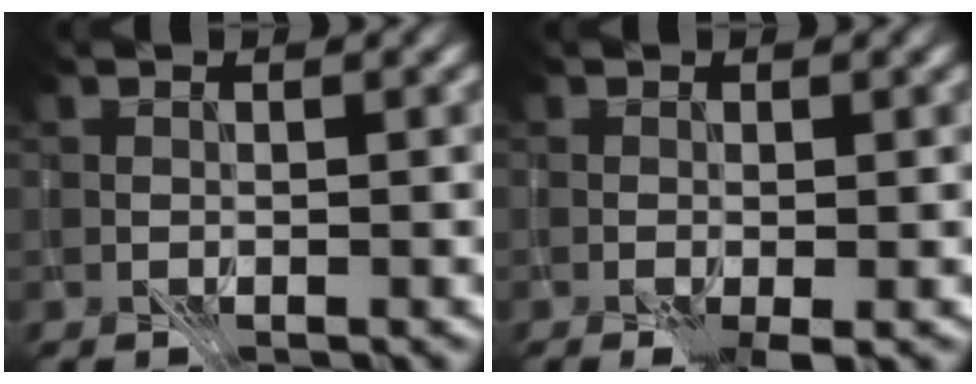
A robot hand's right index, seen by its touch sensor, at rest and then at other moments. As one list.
[{"total": 2.2, "force": [-1.0, 0.6, 1.9], "torque": [-0.029, 0.007, -0.008]}]